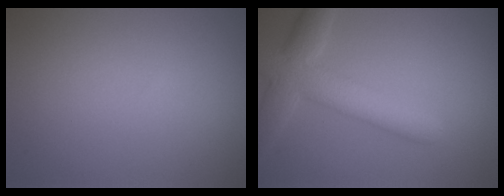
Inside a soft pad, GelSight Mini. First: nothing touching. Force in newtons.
{"total": 5.4, "press": 5.4, "slide": 0.1}